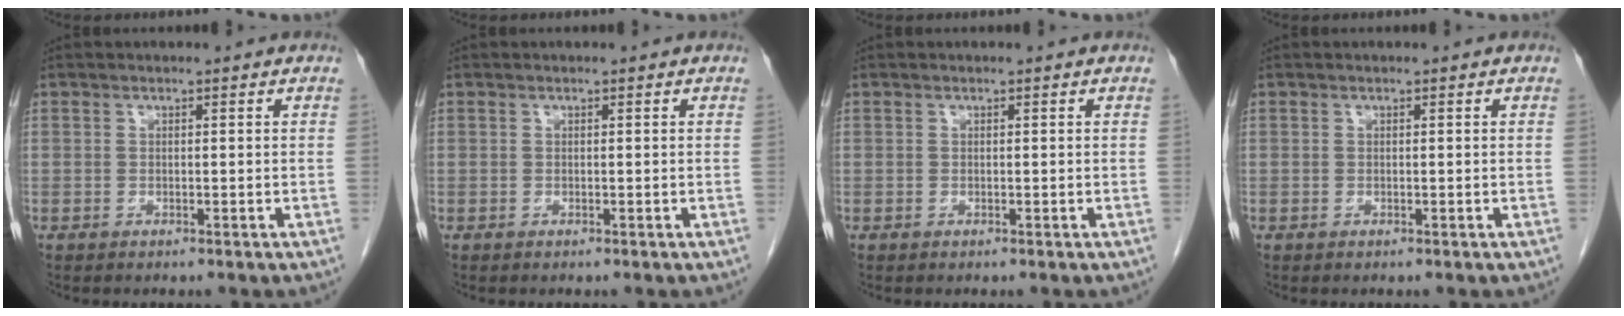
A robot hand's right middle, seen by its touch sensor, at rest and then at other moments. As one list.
[{"total": 0.0}, {"total": 0.0}, {"total": 0.0}]